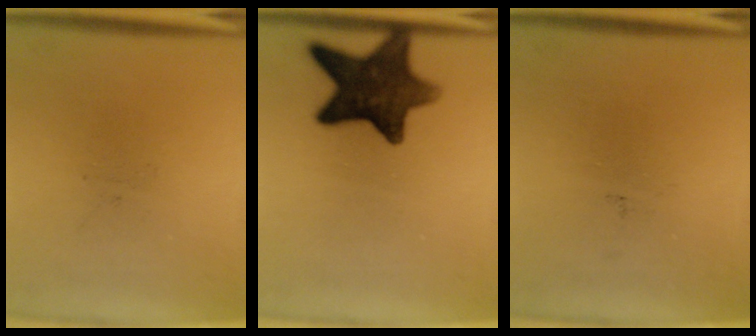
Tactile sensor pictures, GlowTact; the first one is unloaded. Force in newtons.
{"total": 12.7}
{"total": 0.0}